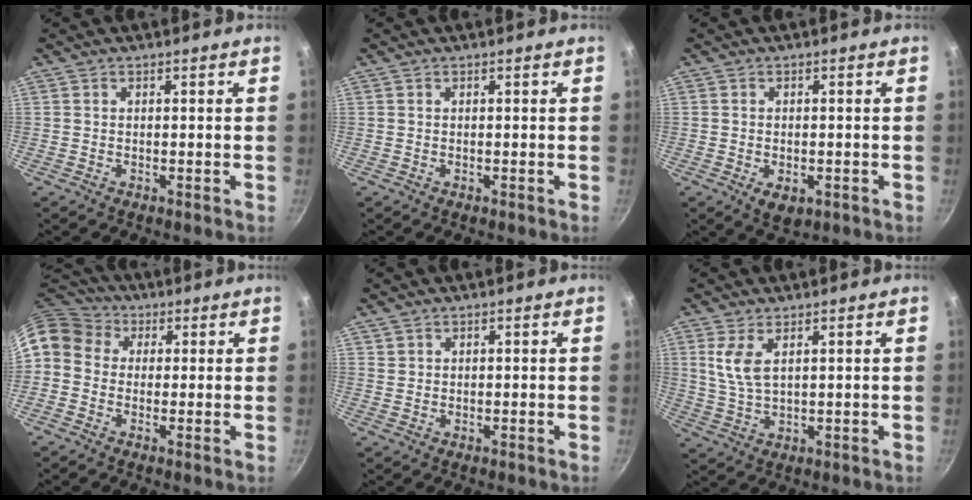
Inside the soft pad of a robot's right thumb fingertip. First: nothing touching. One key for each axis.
{"total": 0.0}
{"total": 4.3, "fx": -1.3, "fy": 2.7, "fz": 3.1, "tx": -0.040, "ty": -0.005, "tz": -0.013}
{"total": 11.8, "fx": 2.2, "fy": 9.9, "fz": 6.0, "tx": -0.116, "ty": 0.035, "tz": 0.020}
{"total": 0.8, "fx": 0.5, "fy": 0.6, "fz": 0.1, "tx": 0.007, "ty": 0.008, "tz": 0.011}
{"total": 5.7, "fx": 2.3, "fy": 2.6, "fz": 4.5, "tx": -0.089, "ty": -0.018, "tz": 0.050}